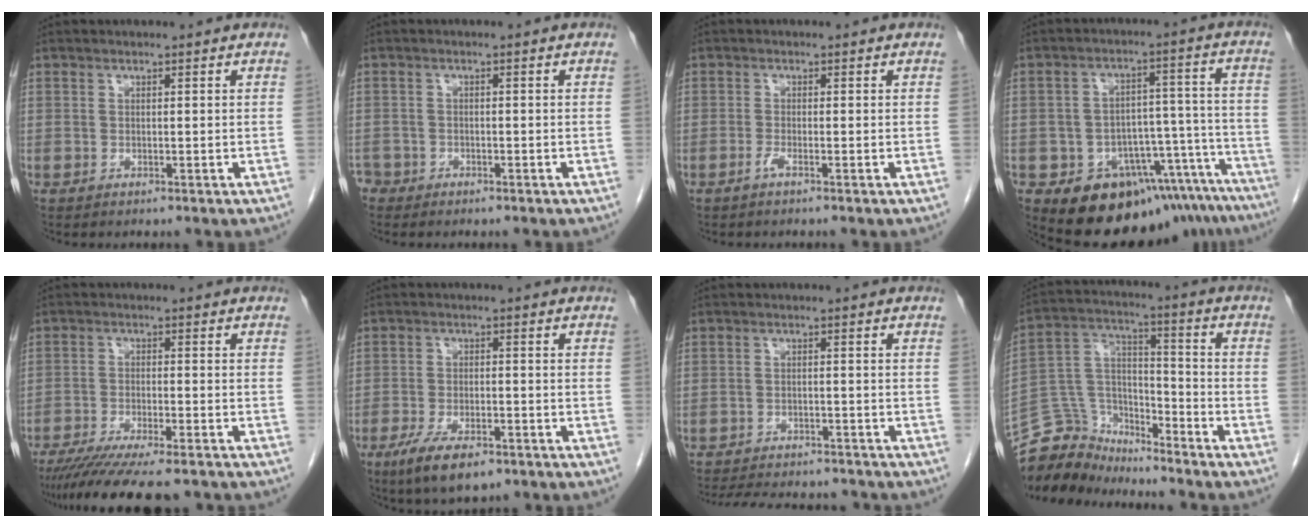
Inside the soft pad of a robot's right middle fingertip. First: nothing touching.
{"total": 2.4, "force": [-2.0, 1.3, -0.3], "torque": [-0.002, 0.004, -0.040]}
{"total": 1.1, "force": [-0.7, -0.2, 0.8], "torque": [-0.015, 0.000, -0.017]}
{"total": 17.9, "force": [-15.1, 7.5, 6.0], "torque": [-0.025, 0.061, -0.189]}
{"total": 13.7, "force": [-11.6, 1.4, 7.3], "torque": [-0.112, -0.029, -0.177]}
{"total": 7.9, "force": [-5.2, 2.5, 5.3], "torque": [-0.101, -0.014, -0.086]}
{"total": 13.1, "force": [-11.9, 3.1, 4.4], "torque": [-0.086, -0.002, -0.156]}
{"total": 11.5, "force": [-11.0, 3.4, 0.6], "torque": [-0.016, 0.048, -0.209]}